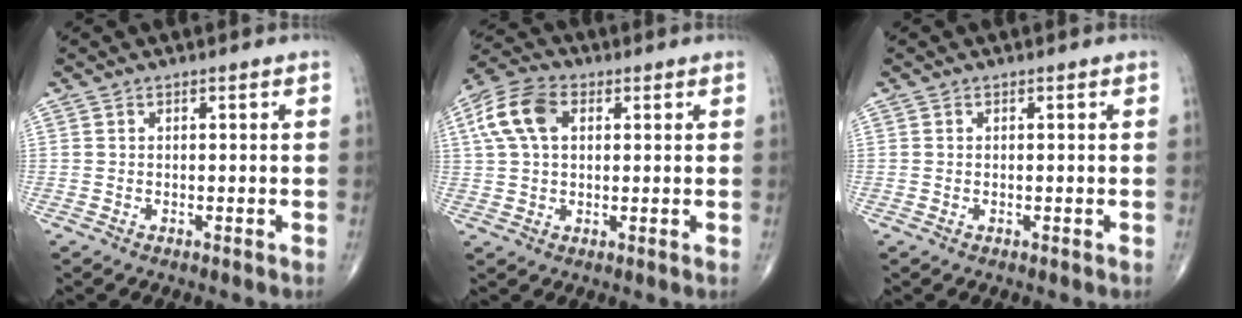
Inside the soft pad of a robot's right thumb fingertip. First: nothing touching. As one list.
[{"total": 9.8, "force": [2.7, 6.2, 7.1], "torque": [-0.144, 0.021, 0.044]}, {"total": 0.0}]